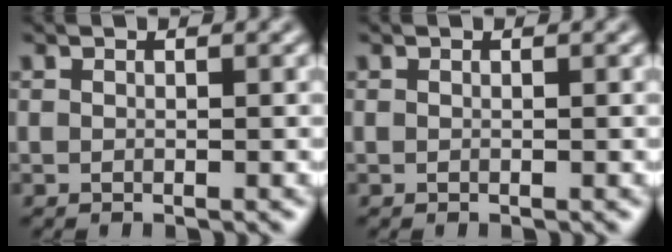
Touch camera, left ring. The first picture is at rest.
{"total": 0.0}